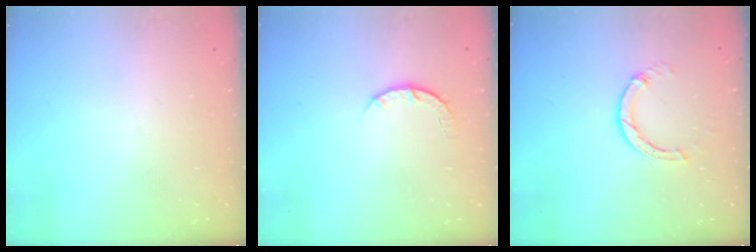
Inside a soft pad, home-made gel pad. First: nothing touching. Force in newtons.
{"total": 5.2, "press": 5.1, "slide": 0.7}
{"total": 4.4, "press": 4.4, "slide": 0.5}